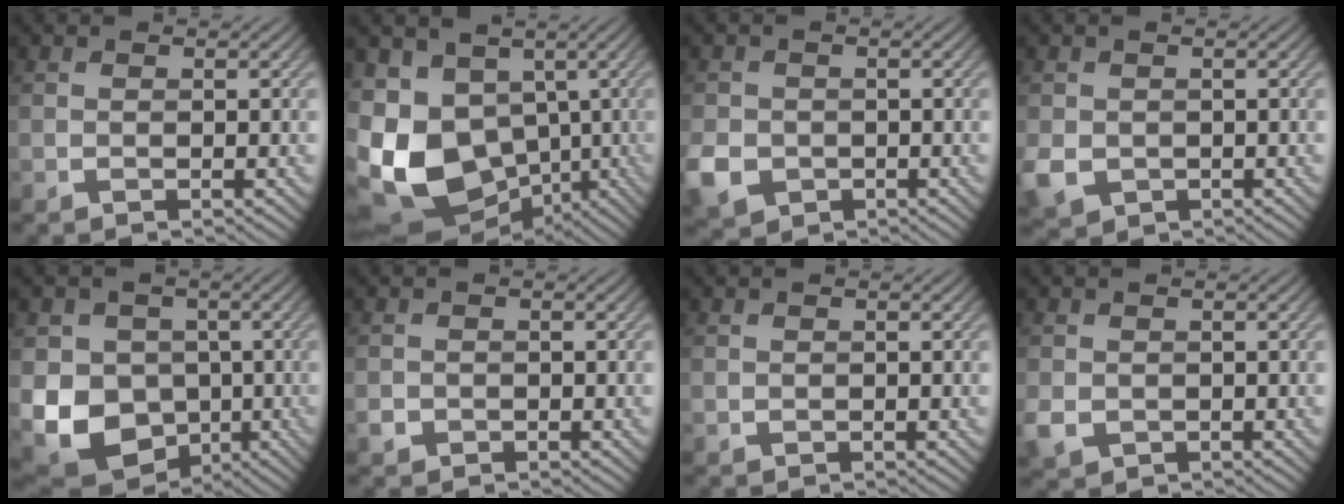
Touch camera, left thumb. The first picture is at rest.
{"total": 16.6, "force": [-3.9, 12.3, 10.4], "torque": [-0.261, -0.029, -0.060]}
{"total": 4.9, "force": [-1.7, 4.0, 2.2], "torque": [-0.061, -0.013, -0.043]}
{"total": 3.7, "force": [-0.7, 3.1, 1.8], "torque": [-0.053, -0.014, -0.014]}
{"total": 13.3, "force": [-2.9, 11.2, 6.5], "torque": [-0.164, -0.027, -0.066]}
{"total": 1.1, "force": [-0.5, 1.0, 0.3], "torque": [-0.006, -0.005, -0.013]}
{"total": 0.0}
{"total": 2.4, "force": [-0.3, 2.1, 1.2], "torque": [-0.035, -0.009, -0.005]}